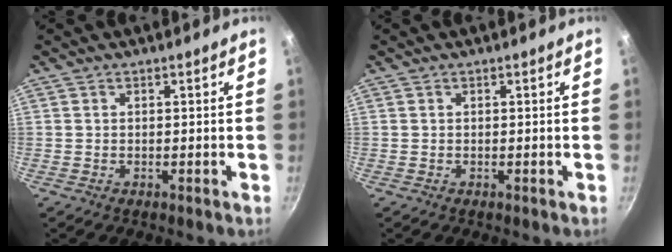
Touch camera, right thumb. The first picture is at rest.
{"total": 0.0}